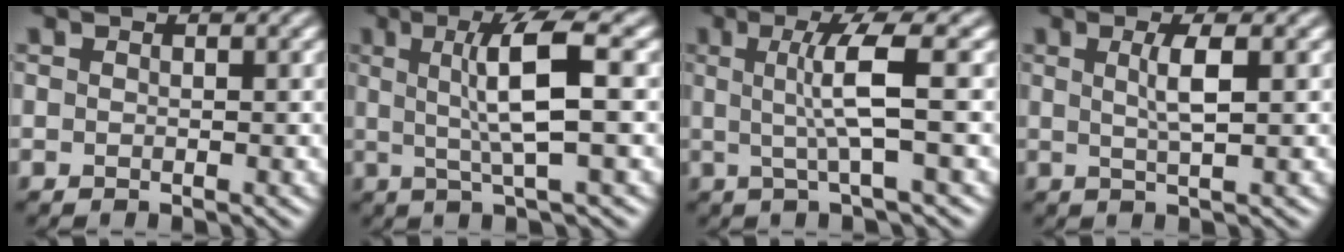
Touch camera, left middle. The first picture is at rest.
{"total": 5.9, "force": [0.9, 0.9, 5.7], "torque": [-0.103, 0.006, 0.018]}
{"total": 4.6, "force": [0.4, 0.5, 4.5], "torque": [-0.084, 0.002, 0.008]}
{"total": 2.7, "force": [0.6, 0.6, 2.6], "torque": [-0.044, 0.002, 0.007]}